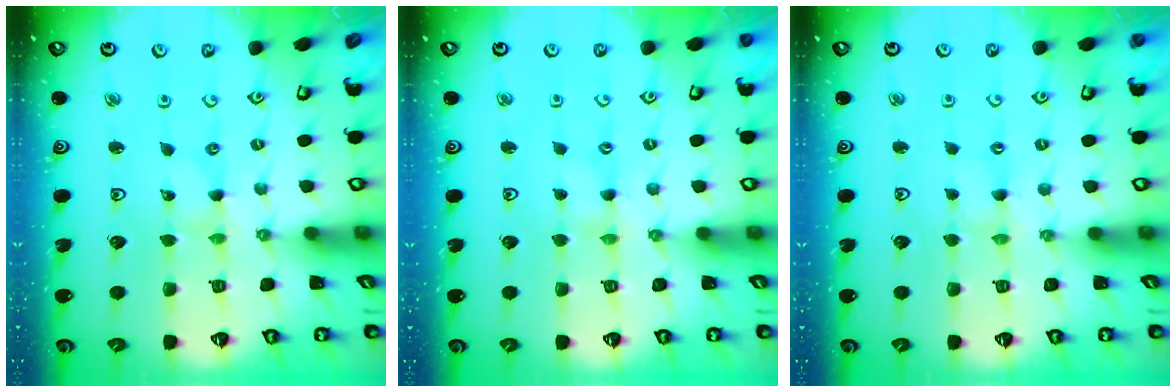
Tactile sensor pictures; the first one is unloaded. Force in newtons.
{"total": 1.1, "press": 1.1, "slide": 0.2}
{"total": 0.7, "press": 0.7, "slide": 0.1}